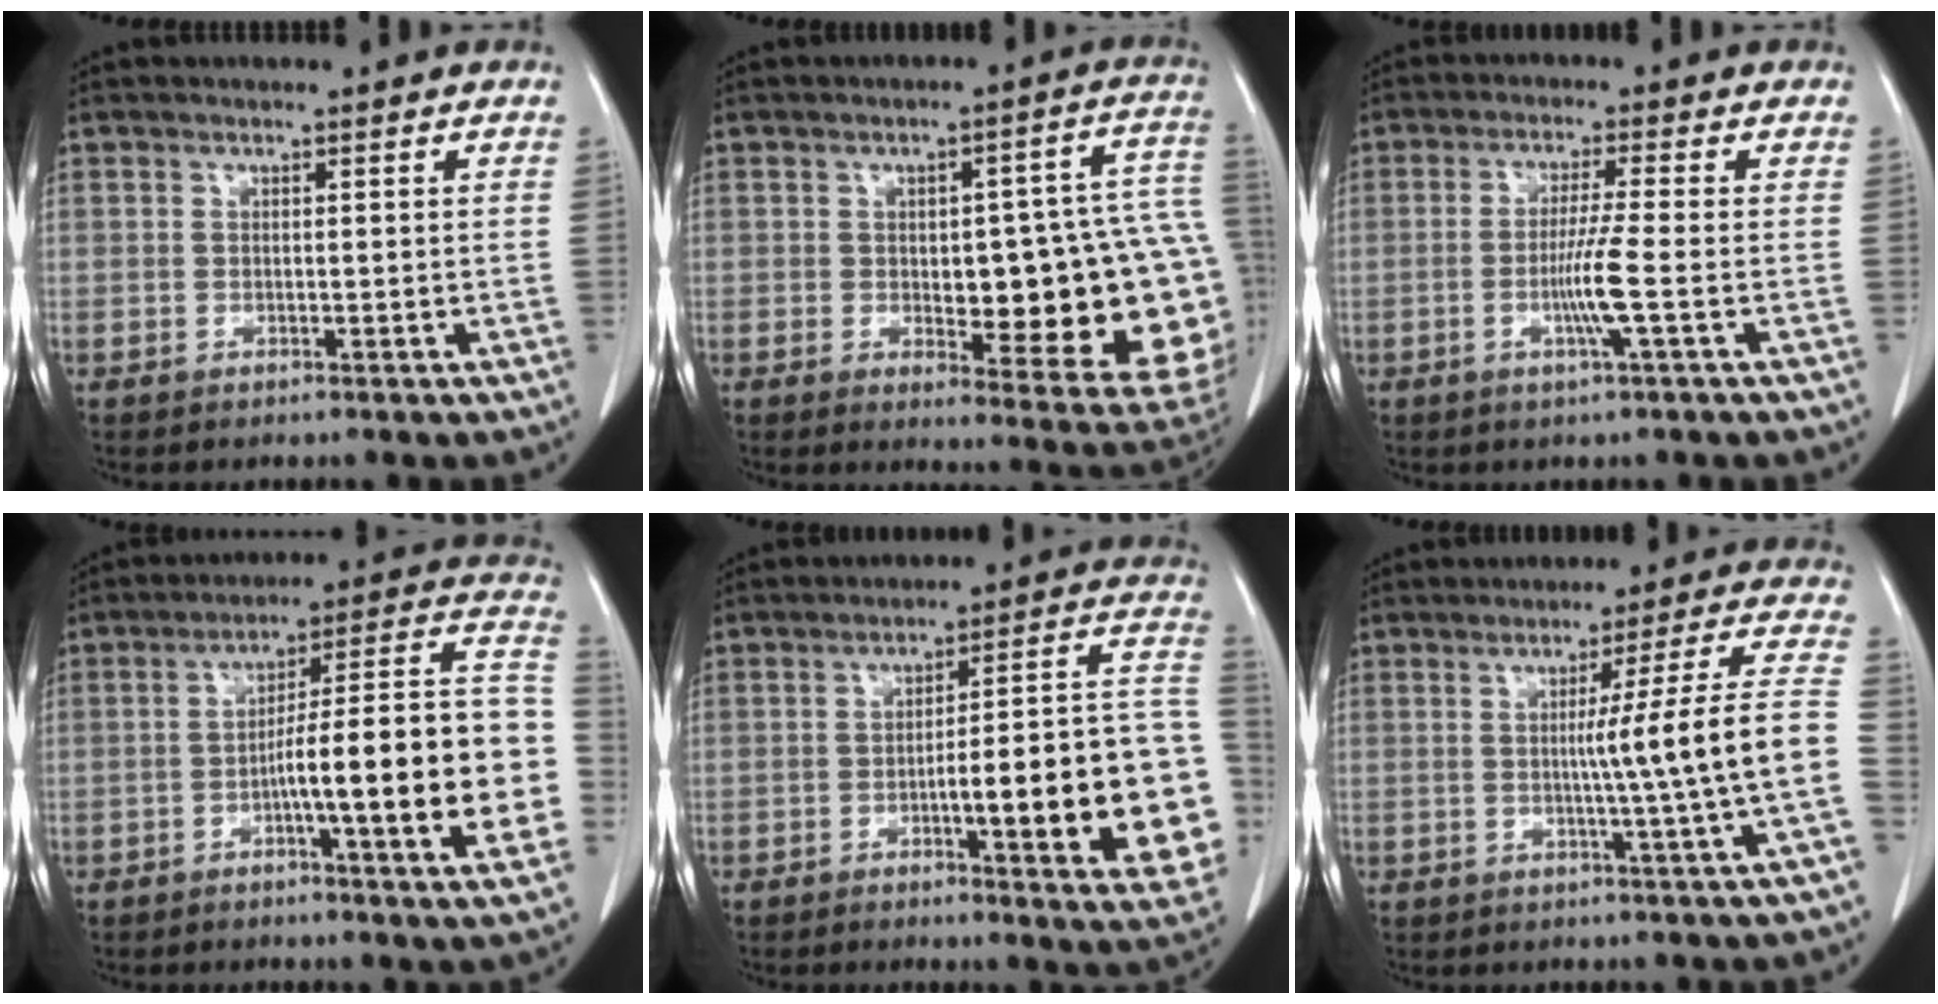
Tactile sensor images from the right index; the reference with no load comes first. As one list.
[{"total": 22.1, "force": [-1.8, 6.0, 21.2], "torque": [-0.182, 0.026, 0.001]}, {"total": 5.6, "force": [-1.5, -1.0, 5.3], "torque": [-0.102, -0.010, -0.030]}, {"total": 20.1, "force": [-4.4, 1.4, 19.5], "torque": [-0.207, 0.030, -0.060]}, {"total": 19.8, "force": [-4.5, 3.0, 19.0], "torque": [-0.153, 0.031, -0.047]}, {"total": 11.1, "force": [-1.5, -2.6, 10.7], "torque": [-0.150, -0.001, -0.018]}]